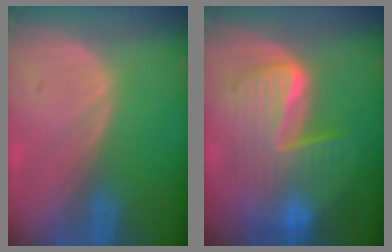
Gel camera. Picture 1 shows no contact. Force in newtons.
{"total": 10.5, "press": 10.4, "slide": 0.9}